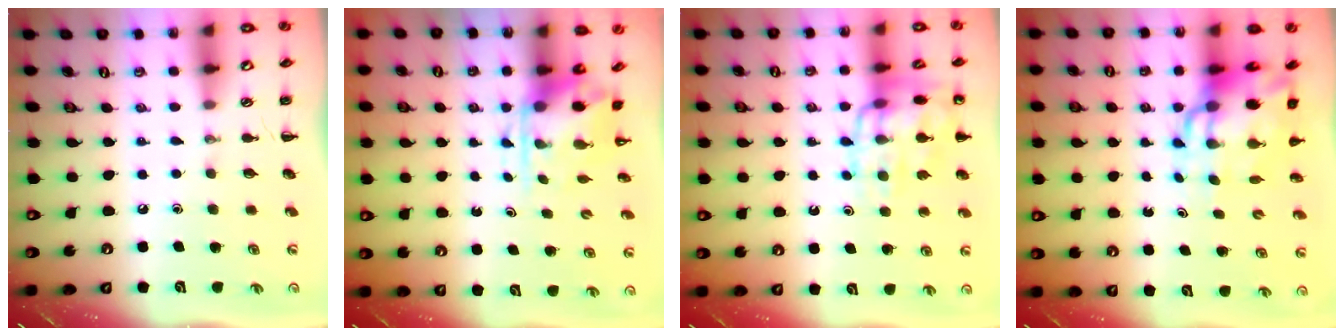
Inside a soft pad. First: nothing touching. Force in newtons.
{"total": 3.8, "press": 3.7, "slide": 0.9}
{"total": 14.0, "press": 13.9, "slide": 1.2}
{"total": 12.0, "press": 11.6, "slide": 3.2}